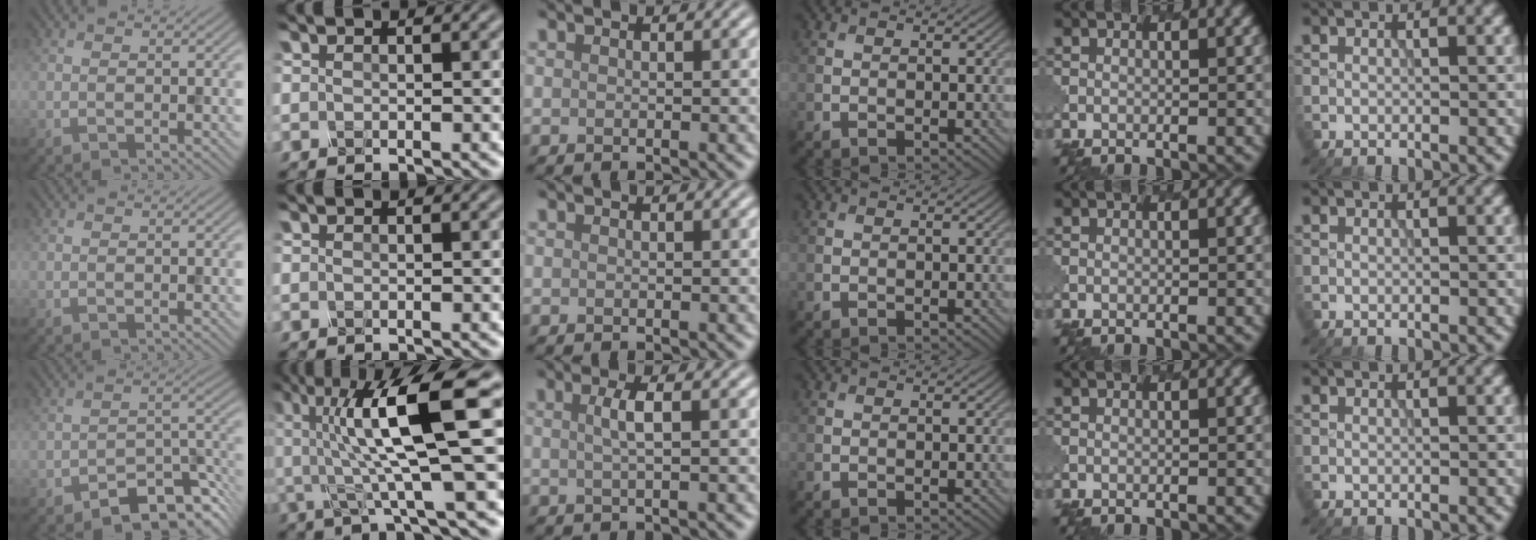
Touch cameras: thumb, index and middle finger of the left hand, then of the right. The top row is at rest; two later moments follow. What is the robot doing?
{"motion": "shake", "object": "salt shaker"}